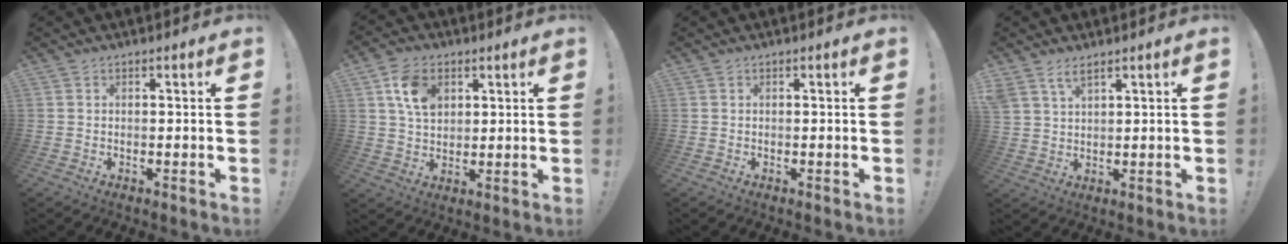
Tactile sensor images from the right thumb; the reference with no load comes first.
{"total": 9.9, "force": [4.0, 7.0, 5.9], "torque": [-0.088, -0.001, 0.076]}
{"total": 0.0}
{"total": 4.4, "force": [3.2, 1.8, 2.4], "torque": [-0.048, -0.013, 0.061]}